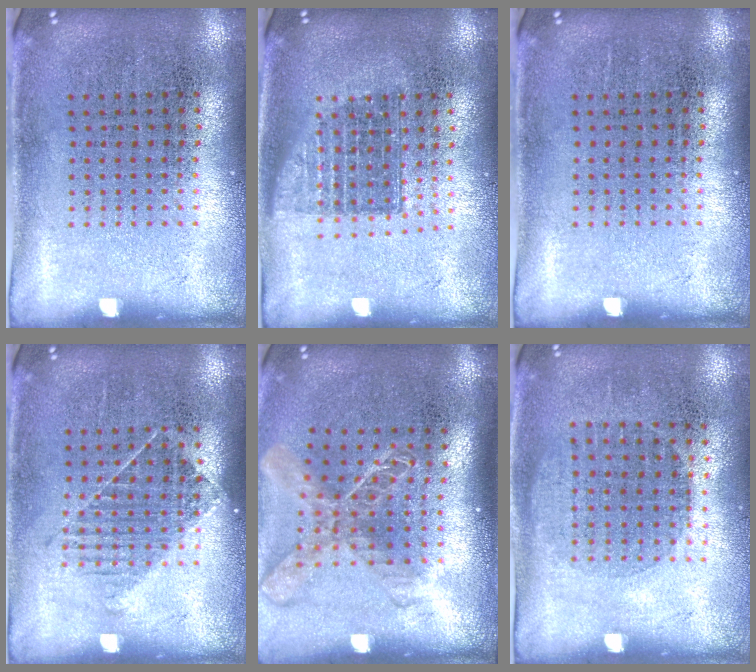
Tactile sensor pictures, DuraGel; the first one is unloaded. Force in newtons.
{"total": 1.3, "press": 1.1, "slide": 0.8}
{"total": 0.0}
{"total": 1.1, "press": 0.9, "slide": 0.7}
{"total": 1.9, "press": 1.5, "slide": 1.2}
{"total": 1.0, "press": 0.9, "slide": 0.4}